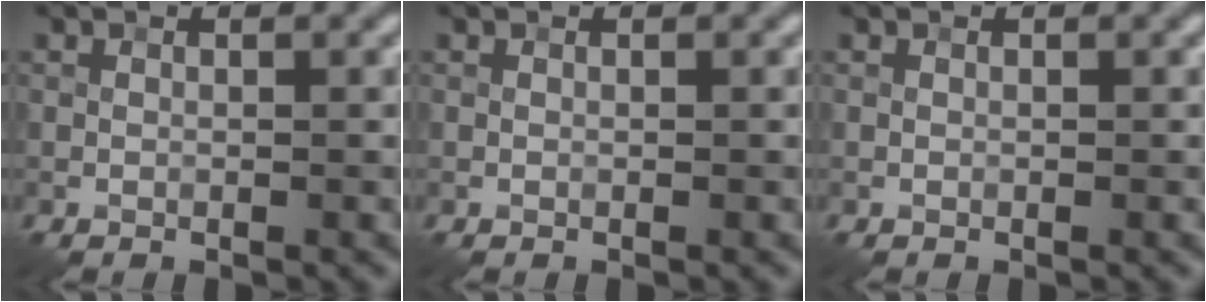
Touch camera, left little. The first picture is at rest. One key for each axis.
{"total": 0.0}
{"total": 0.0}